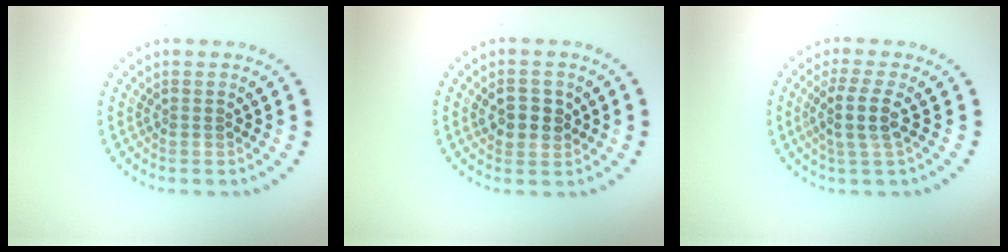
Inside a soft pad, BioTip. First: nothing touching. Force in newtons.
{"total": 2.8, "press": 2.8, "slide": 0.5}
{"total": 2.8, "press": 2.3, "slide": 1.6}